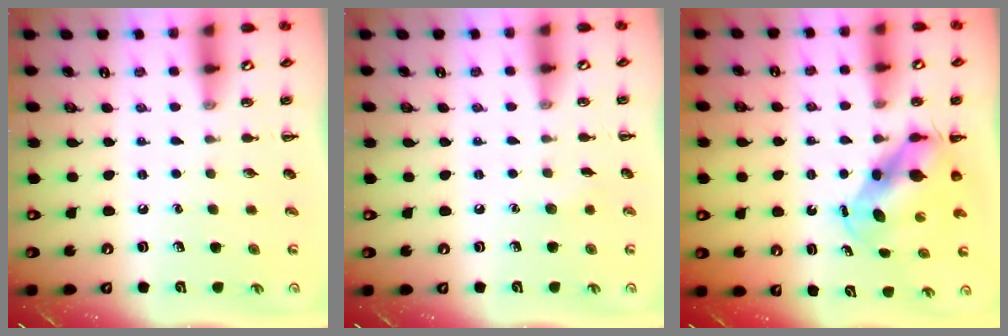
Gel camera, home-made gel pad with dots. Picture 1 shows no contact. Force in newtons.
{"total": 3.9, "press": 3.7, "slide": 1.1}
{"total": 5.6, "press": 5.5, "slide": 1.3}